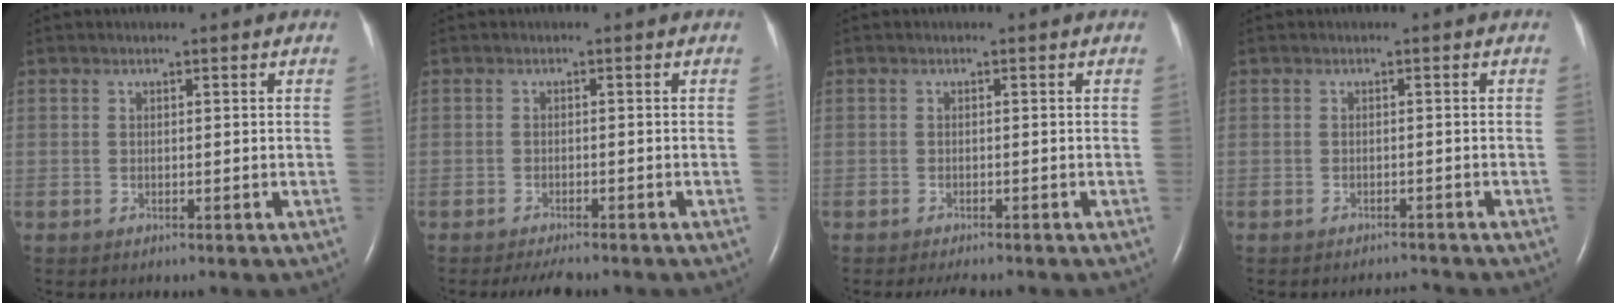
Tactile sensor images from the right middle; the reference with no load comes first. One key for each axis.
{"total": 3.7, "fx": -3.2, "fy": 0.5, "fz": 1.7, "tx": -0.028, "ty": -0.008, "tz": -0.045}
{"total": 3.5, "fx": -3.0, "fy": 0.7, "fz": 1.6, "tx": -0.021, "ty": -0.007, "tz": -0.039}
{"total": 1.8, "fx": -1.7, "fy": -0.3, "fz": -0.2, "tx": 0.001, "ty": -0.009, "tz": -0.022}